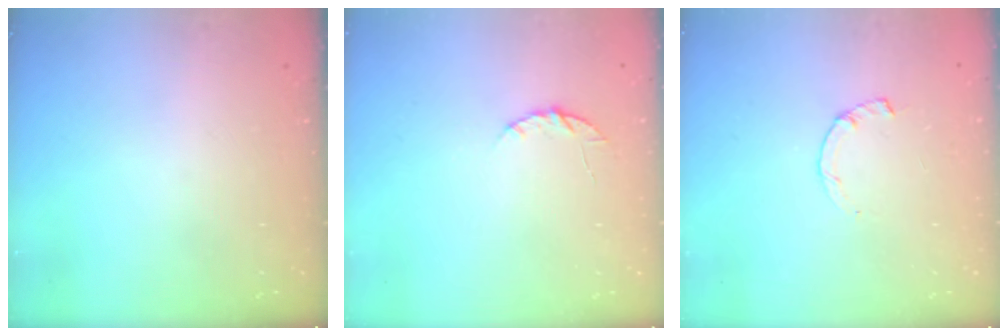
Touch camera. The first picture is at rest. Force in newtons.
{"total": 4.3, "press": 4.3, "slide": 0.5}
{"total": 1.0, "press": 0.9, "slide": 0.2}